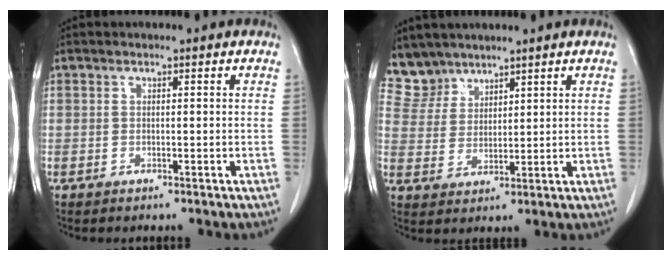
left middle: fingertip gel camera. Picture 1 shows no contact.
{"total": 5.0, "force": [4.6, 2.0, -0.5], "torque": [0.007, 0.006, 0.104]}